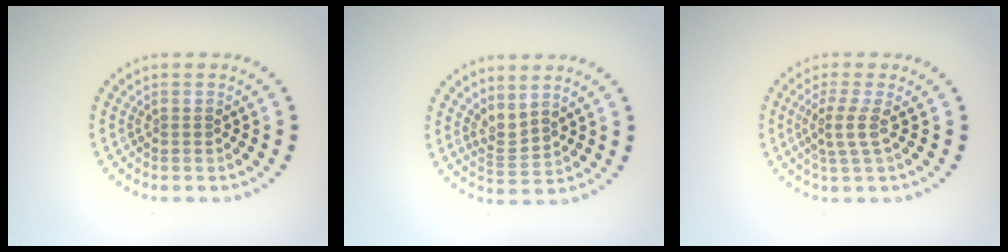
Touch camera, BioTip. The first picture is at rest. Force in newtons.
{"total": 2.1, "press": 1.5, "slide": 1.5}
{"total": 2.2, "press": 1.7, "slide": 1.4}